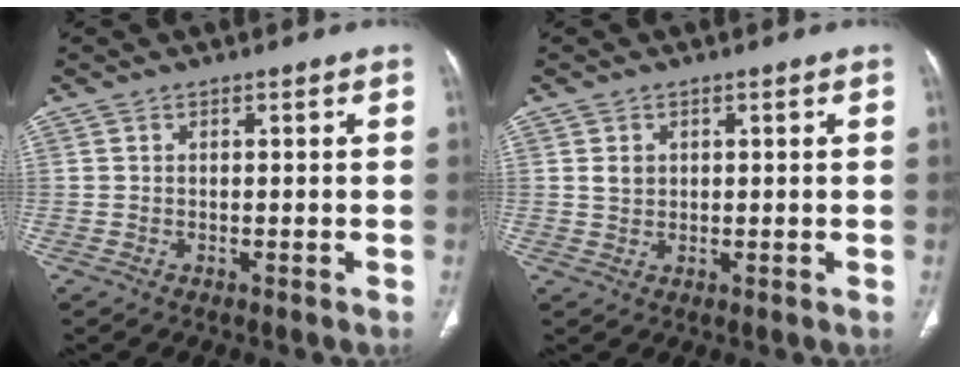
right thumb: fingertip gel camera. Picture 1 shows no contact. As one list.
[{"total": 2.1, "force": [0.6, 1.7, 1.0], "torque": [-0.012, -0.004, 0.016]}]